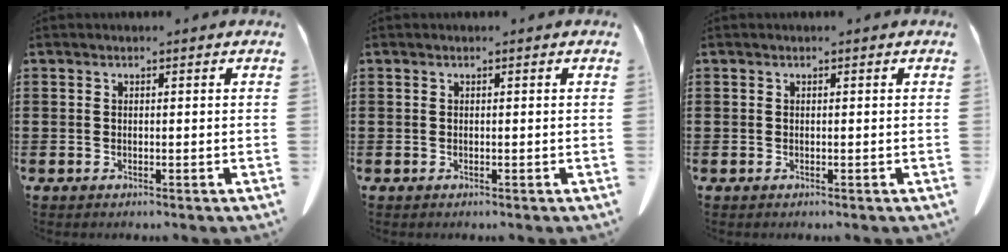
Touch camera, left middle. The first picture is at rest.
{"total": 0.0}
{"total": 0.0}